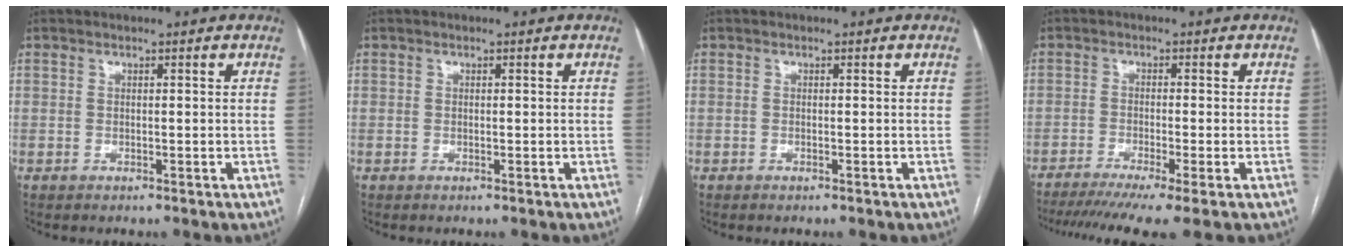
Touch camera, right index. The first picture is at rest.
{"total": 0.0}
{"total": 0.0}
{"total": 9.8, "force": [-7.2, 0.0, 6.7], "torque": [-0.100, -0.018, -0.113]}